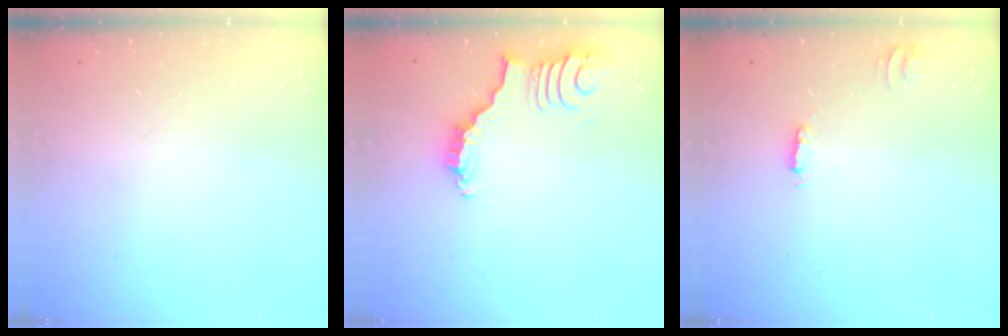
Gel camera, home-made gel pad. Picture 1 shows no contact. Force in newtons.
{"total": 3.7, "press": 3.6, "slide": 0.7}
{"total": 2.3, "press": 2.3, "slide": 0.2}